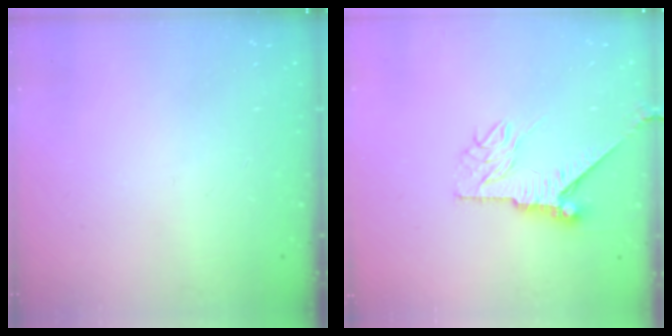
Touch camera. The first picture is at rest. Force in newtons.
{"total": 8.1, "press": 8.1, "slide": 0.5}